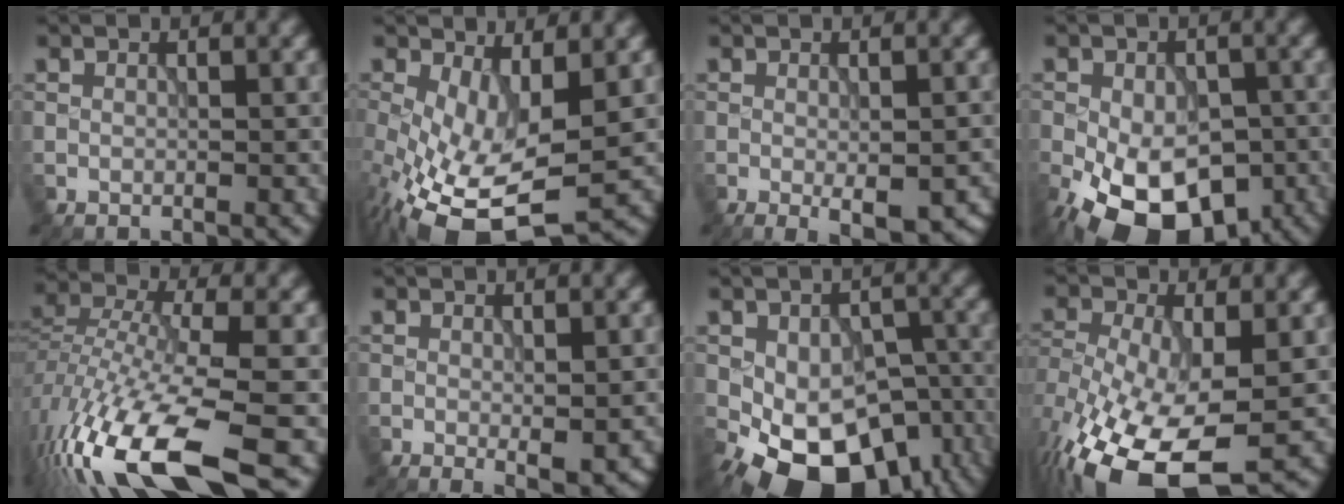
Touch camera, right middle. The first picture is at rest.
{"total": 9.5, "force": [-2.7, 4.1, 8.2], "torque": [-0.175, -0.032, -0.033]}
{"total": 4.4, "force": [-1.6, 1.6, 3.8], "torque": [-0.054, -0.015, -0.013]}
{"total": 14.8, "force": [-7.0, 8.6, 9.7], "torque": [-0.156, -0.048, -0.096]}
{"total": 14.3, "force": [-8.3, 4.1, 10.9], "torque": [-0.233, -0.015, -0.151]}
{"total": 1.7, "force": [-0.2, 0.3, 1.7], "torque": [-0.022, -0.007, -0.002]}
{"total": 13.6, "force": [-6.6, 8.2, 8.6], "torque": [-0.129, -0.032, -0.087]}
{"total": 12.1, "force": [-5.3, 5.9, 9.2], "torque": [-0.192, -0.033, -0.087]}